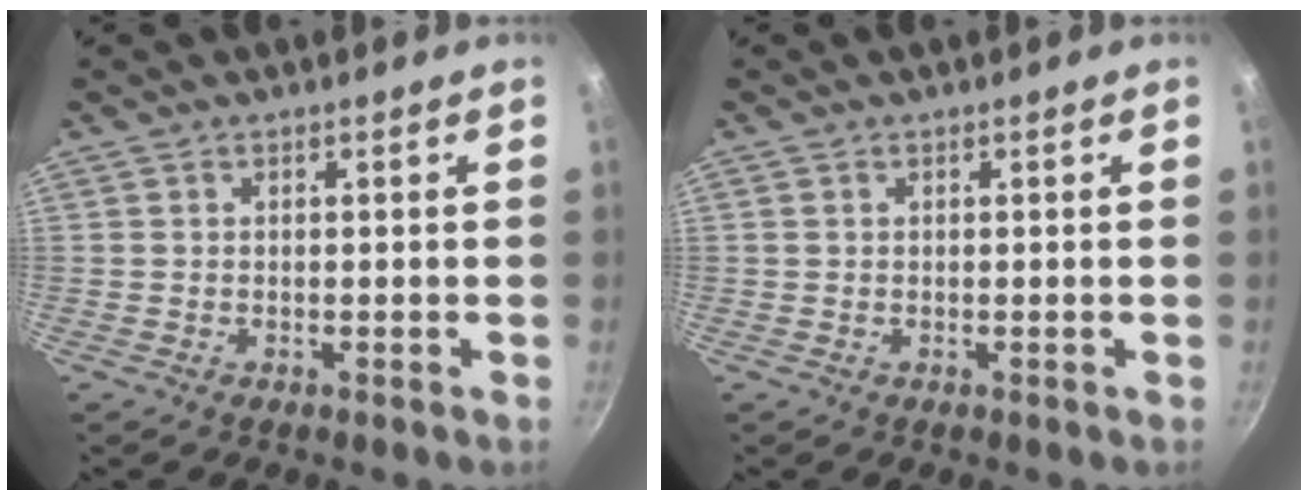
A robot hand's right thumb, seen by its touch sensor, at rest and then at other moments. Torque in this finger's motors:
{"motor_torque": [-0.47, 0.71, 0.06, -0.33, 0.06]}